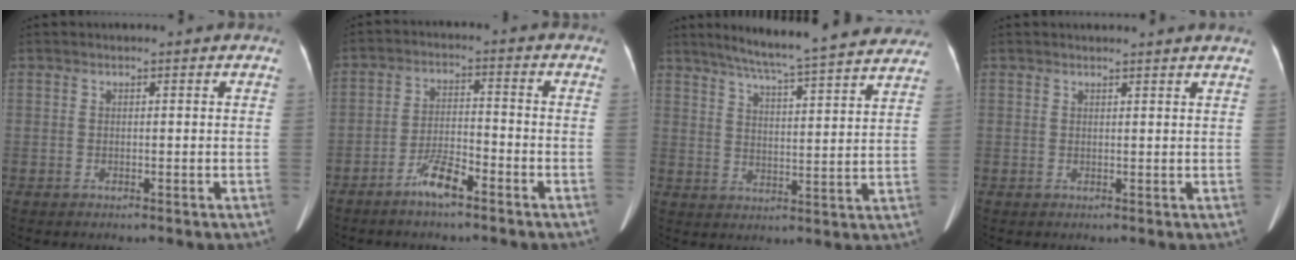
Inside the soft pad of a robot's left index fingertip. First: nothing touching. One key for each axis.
{"total": 5.5, "fx": -4.0, "fy": 0.9, "fz": 3.7, "tx": -0.078, "ty": 0.000, "tz": -0.075}
{"total": 22.2, "fx": 19.6, "fy": 1.3, "fz": 10.3, "tx": -0.157, "ty": -0.003, "tz": 0.256}
{"total": 4.3, "fx": 4.1, "fy": -0.2, "fz": 1.1, "tx": -0.011, "ty": 0.010, "tz": 0.036}